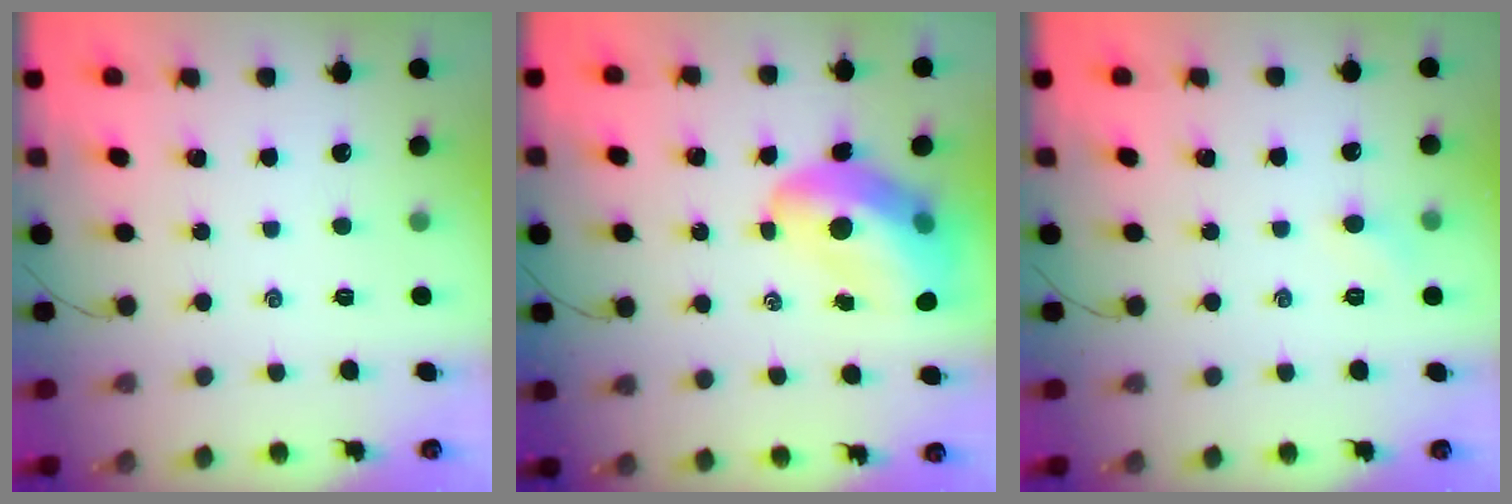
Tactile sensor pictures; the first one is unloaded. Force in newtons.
{"total": 13.9, "press": 13.4, "slide": 3.6}
{"total": 3.4, "press": 3.3, "slide": 1.1}